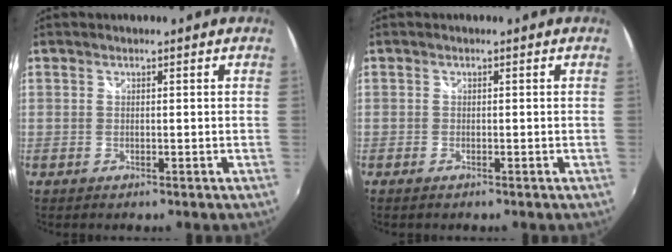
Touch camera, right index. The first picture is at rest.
{"total": 0.9, "force": [-0.8, 0.3, 0.2], "torque": [-0.006, -0.005, -0.018]}